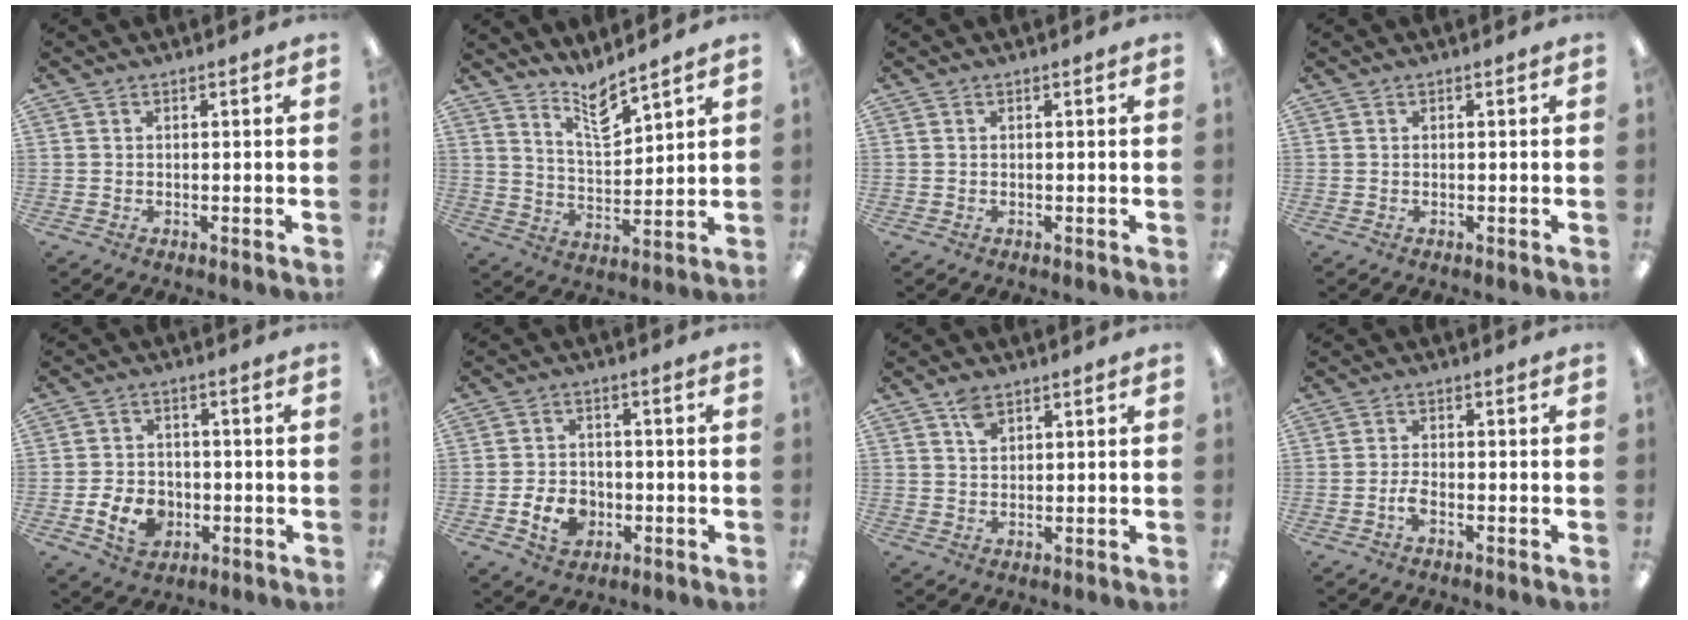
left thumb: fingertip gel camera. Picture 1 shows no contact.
{"total": 8.5, "force": [7.4, 1.8, 3.7], "torque": [-0.064, -0.052, 0.130]}
{"total": 0.0}
{"total": 0.0}
{"total": 7.5, "force": [-2.4, 5.7, 4.3], "torque": [-0.085, 0.010, -0.042]}
{"total": 6.8, "force": [-2.4, 5.1, 3.9], "torque": [-0.072, 0.009, -0.042]}
{"total": 3.2, "force": [2.2, 1.6, 1.6], "torque": [-0.022, -0.007, 0.037]}
{"total": 2.6, "force": [-1.1, 0.9, 2.1], "torque": [-0.037, 0.006, -0.020]}